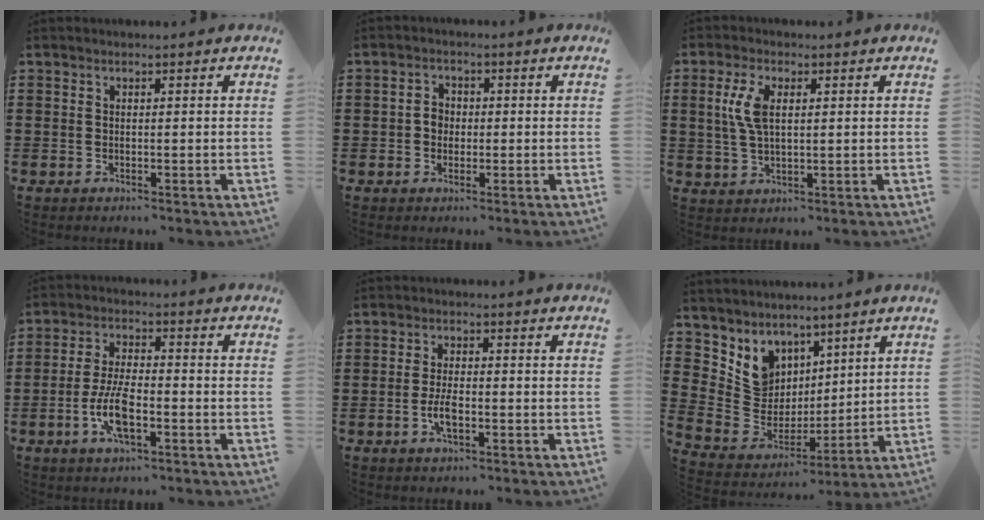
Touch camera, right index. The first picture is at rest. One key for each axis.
{"total": 2.4, "fx": -0.3, "fy": 2.0, "fz": 1.2, "tx": -0.029, "ty": 0.007, "tz": -0.009}
{"total": 5.6, "fx": 1.2, "fy": 2.5, "fz": 4.9, "tx": -0.111, "ty": 0.007, "tz": 0.017}
{"total": 7.4, "fx": -2.5, "fy": 2.8, "fz": 6.4, "tx": -0.146, "ty": -0.007, "tz": -0.052}
{"total": 3.6, "fx": -1.3, "fy": 1.3, "fz": 3.1, "tx": -0.069, "ty": -0.001, "tz": -0.026}
{"total": 7.7, "fx": 4.5, "fy": 6.2, "fz": 0.7, "tx": -0.063, "ty": -0.042, "tz": 0.091}